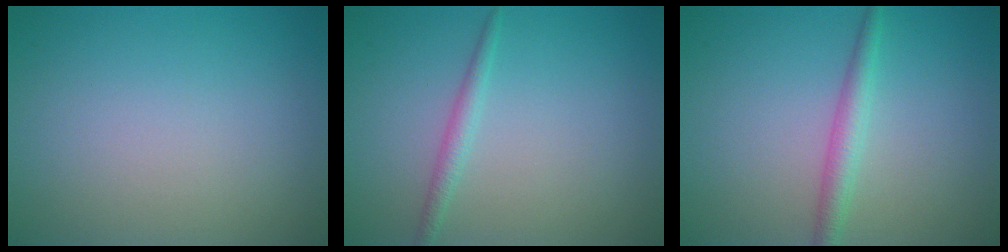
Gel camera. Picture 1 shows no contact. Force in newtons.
{"total": 1.4, "press": 1.4, "slide": 0.1}
{"total": 2.2, "press": 2.2, "slide": 0.1}